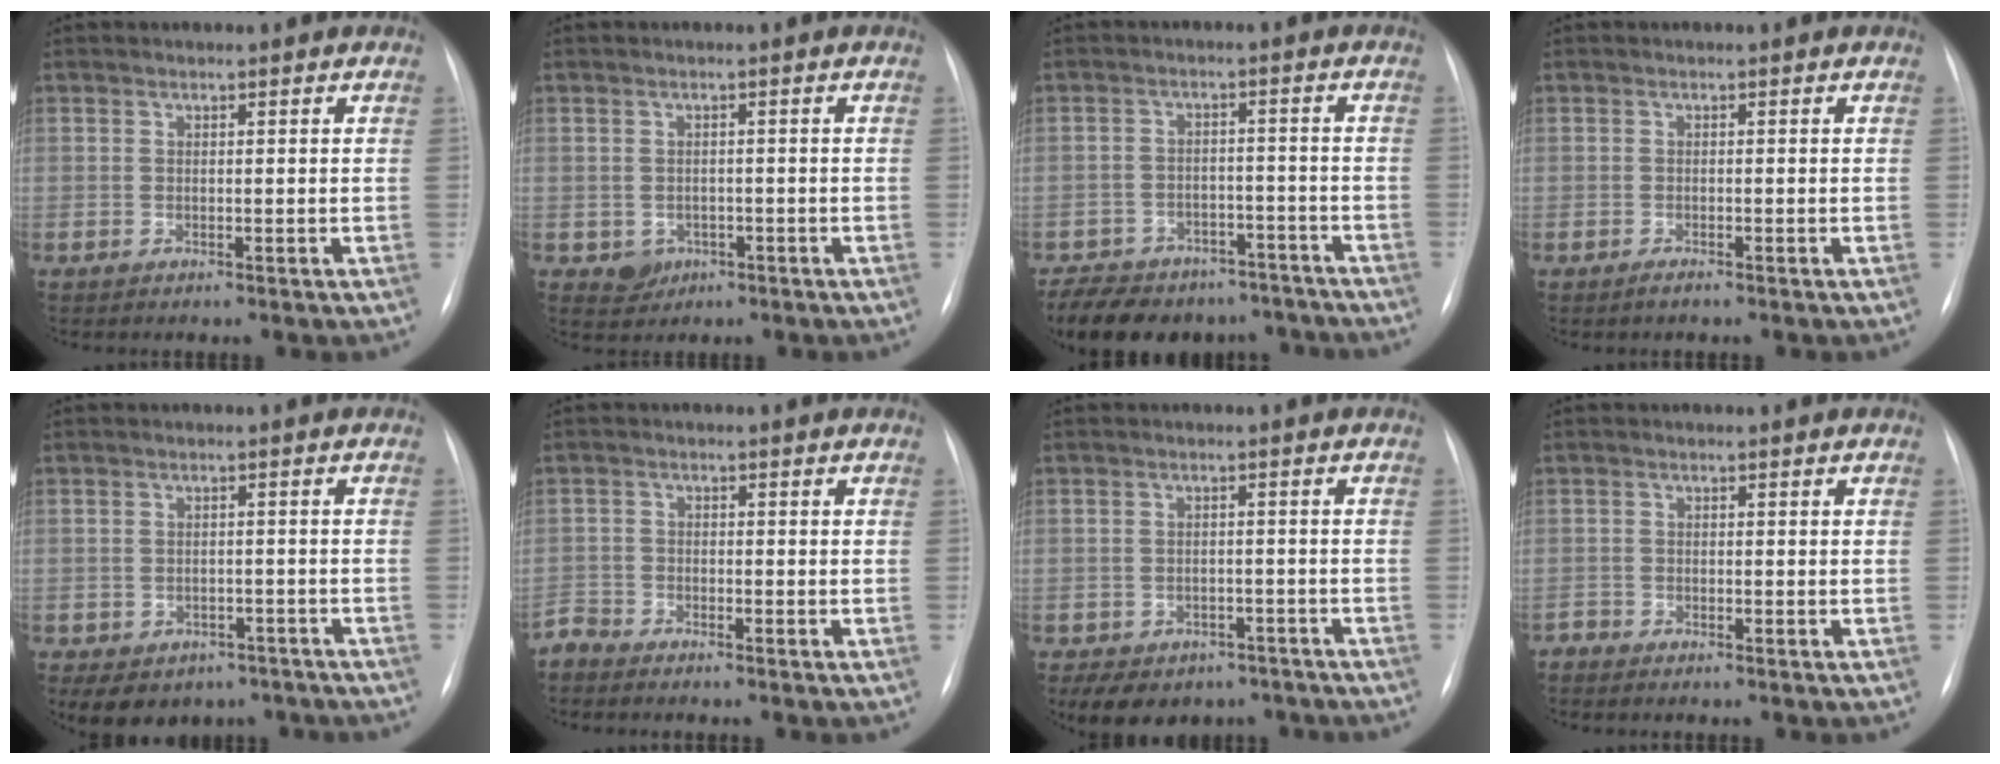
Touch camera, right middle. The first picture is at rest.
{"total": 3.0, "force": [-1.2, 2.5, 0.9], "torque": [-0.010, 0.004, -0.008]}
{"total": 16.4, "force": [-13.7, 7.6, 5.0], "torque": [-0.108, 0.006, -0.178]}
{"total": 0.8, "force": [-0.6, 0.0, 0.5], "torque": [-0.012, -0.002, -0.010]}
{"total": 9.8, "force": [-6.8, 6.5, 3.1], "torque": [-0.060, 0.009, -0.075]}
{"total": 2.5, "force": [-2.5, 0.2, -0.3], "torque": [0.011, -0.010, -0.050]}
{"total": 11.0, "force": [-8.1, 6.6, 3.5], "torque": [-0.067, 0.005, -0.092]}
{"total": 1.0, "force": [-1.0, 0.0, -0.1], "torque": [0.002, -0.004, -0.020]}